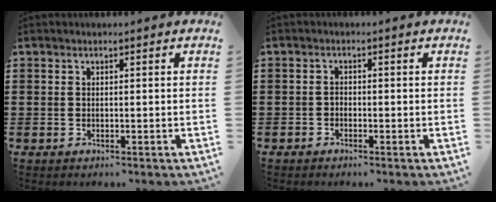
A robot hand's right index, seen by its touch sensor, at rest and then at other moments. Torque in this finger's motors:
{"motor_torque": [0.72, 0.17, 0.00, 0.00]}